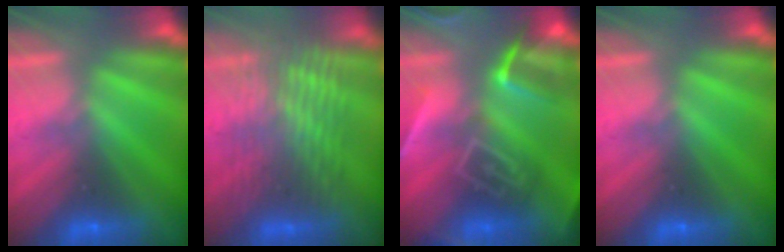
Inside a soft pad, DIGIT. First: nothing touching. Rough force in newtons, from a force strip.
{"total": 3.6}
{"total": 9.3}
{"total": 0.0}